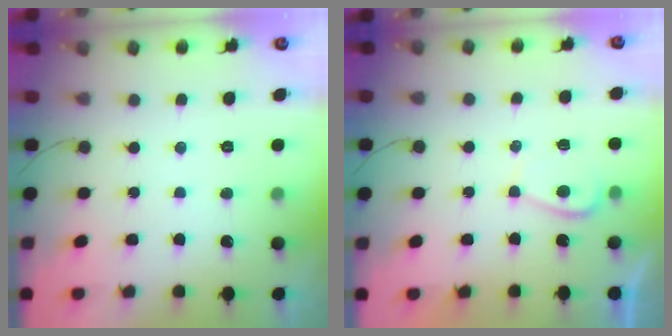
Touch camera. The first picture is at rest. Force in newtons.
{"total": 2.3, "press": 2.2, "slide": 0.8}